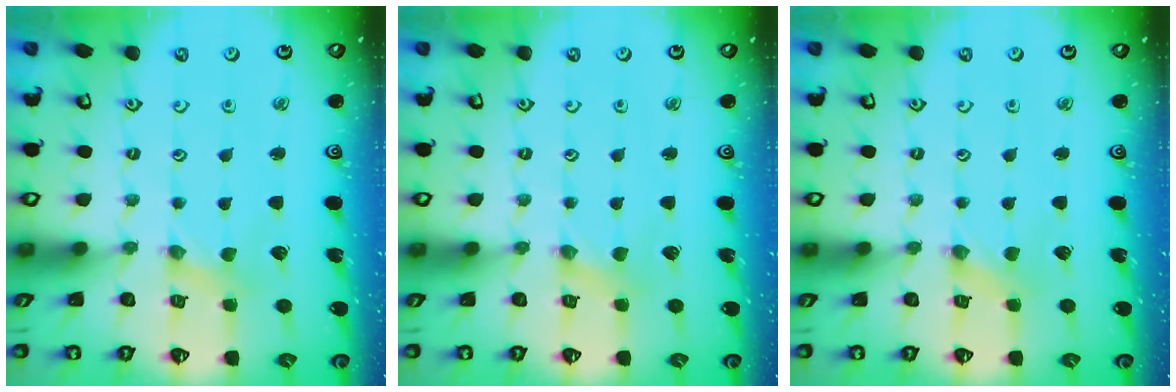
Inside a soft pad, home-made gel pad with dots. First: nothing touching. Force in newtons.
{"total": 0.9, "press": 0.9, "slide": 0.2}
{"total": 0.0}